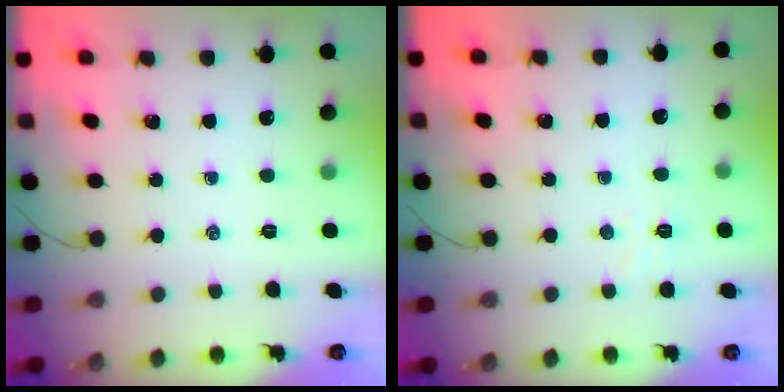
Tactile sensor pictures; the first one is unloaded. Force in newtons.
{"total": 2.5, "press": 2.4, "slide": 0.8}